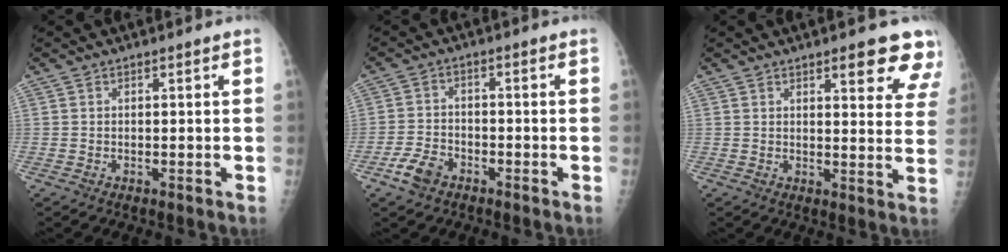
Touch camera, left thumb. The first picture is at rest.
{"total": 5.2, "force": [-3.3, 3.1, 2.5], "torque": [-0.046, 0.017, -0.060]}
{"total": 10.4, "force": [7.4, 3.1, 6.6], "torque": [-0.042, -0.034, 0.077]}